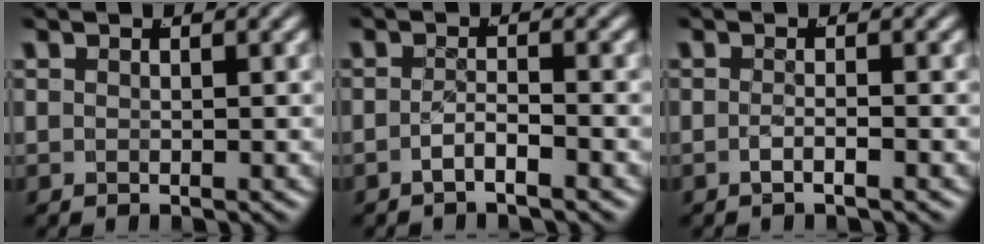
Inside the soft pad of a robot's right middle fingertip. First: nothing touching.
{"total": 2.0, "force": [-1.7, -0.1, 1.0], "torque": [-0.020, -0.006, -0.029]}
{"total": 1.4, "force": [-1.1, -0.5, 0.7], "torque": [-0.018, -0.007, -0.015]}